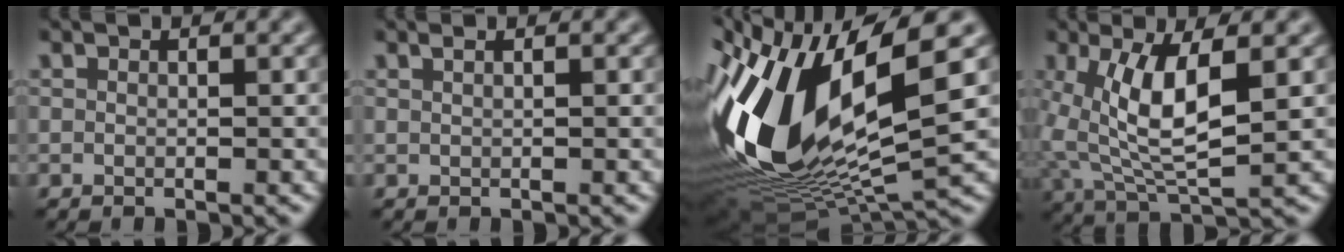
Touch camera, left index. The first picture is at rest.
{"total": 0.7, "force": [0.4, 0.3, 0.5], "torque": [-0.006, -0.004, 0.006]}
{"total": 16.3, "force": [1.9, 7.2, 14.5], "torque": [-0.306, -0.009, 0.046]}
{"total": 6.8, "force": [1.0, 2.4, 6.3], "torque": [-0.135, -0.007, 0.023]}